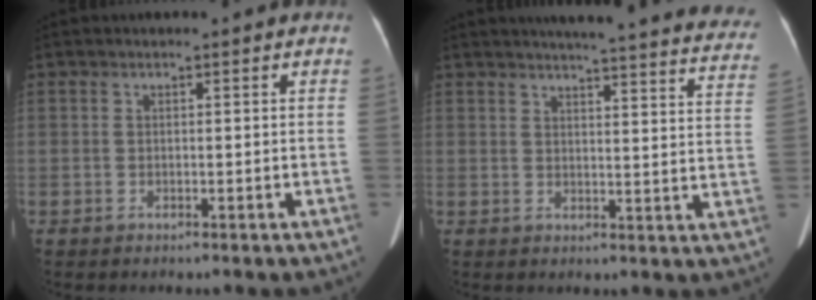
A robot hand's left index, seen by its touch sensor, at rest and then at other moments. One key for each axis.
{"total": 27.7, "fx": 25.6, "fy": 2.3, "fz": 10.3, "tx": -0.133, "ty": -0.083, "tz": 0.280}